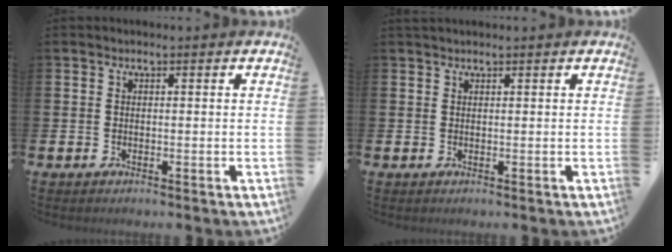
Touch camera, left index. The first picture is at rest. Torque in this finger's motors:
{"motor_torque": [-0.07, -0.07, 0.01, 0.04]}